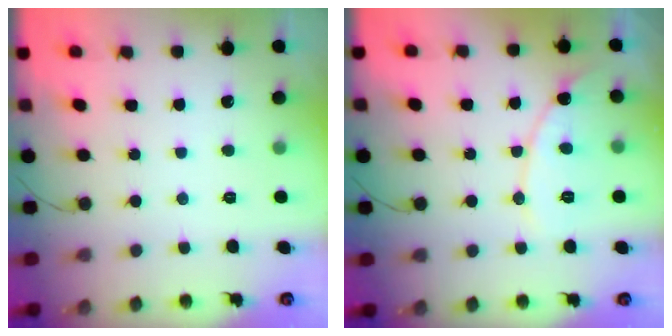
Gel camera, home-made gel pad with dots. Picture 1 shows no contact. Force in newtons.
{"total": 10.0, "press": 9.9, "slide": 0.5}